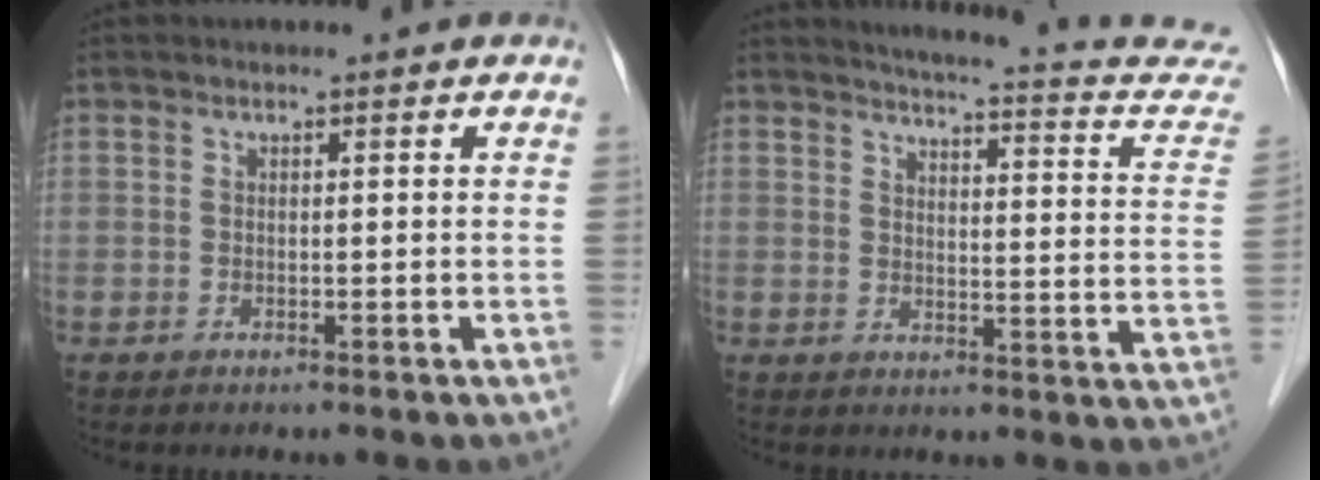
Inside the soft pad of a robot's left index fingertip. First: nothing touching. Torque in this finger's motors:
{"motor_torque": [-0.07, -0.51, 0.02, 0.01]}